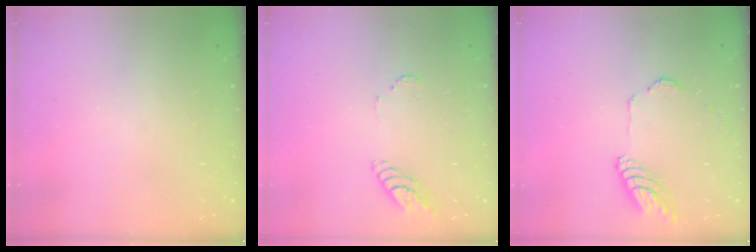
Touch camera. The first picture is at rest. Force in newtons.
{"total": 8.3, "press": 8.3, "slide": 0.7}
{"total": 11.8, "press": 11.7, "slide": 1.3}